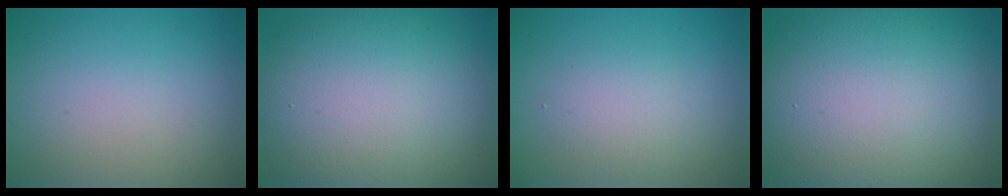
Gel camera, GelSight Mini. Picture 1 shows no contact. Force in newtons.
{"total": 13.7, "press": 13.7, "slide": 0.7}
{"total": 2.2, "press": 2.2, "slide": 0.0}
{"total": 16.4, "press": 16.4, "slide": 0.7}